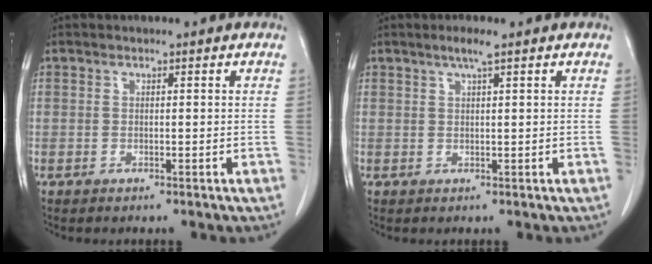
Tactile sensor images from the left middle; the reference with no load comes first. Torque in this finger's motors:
{"motor_torque": [0.34, -0.34, -0.02, 0.00]}